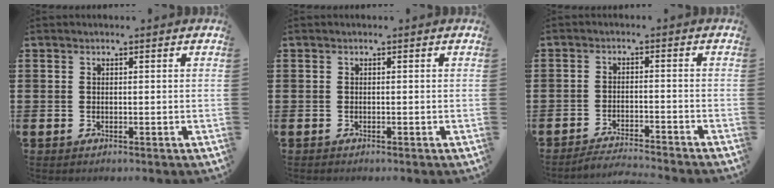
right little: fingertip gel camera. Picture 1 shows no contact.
{"total": 0.0}
{"total": 2.5, "force": [-2.4, -0.3, 0.2], "torque": [-0.004, 0.004, -0.051]}